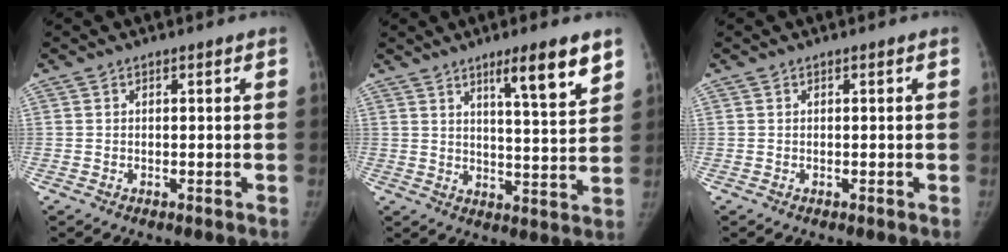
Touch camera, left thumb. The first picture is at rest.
{"total": 10.4, "force": [6.4, 1.3, 8.0], "torque": [-0.109, -0.038, 0.098]}
{"total": 0.0}